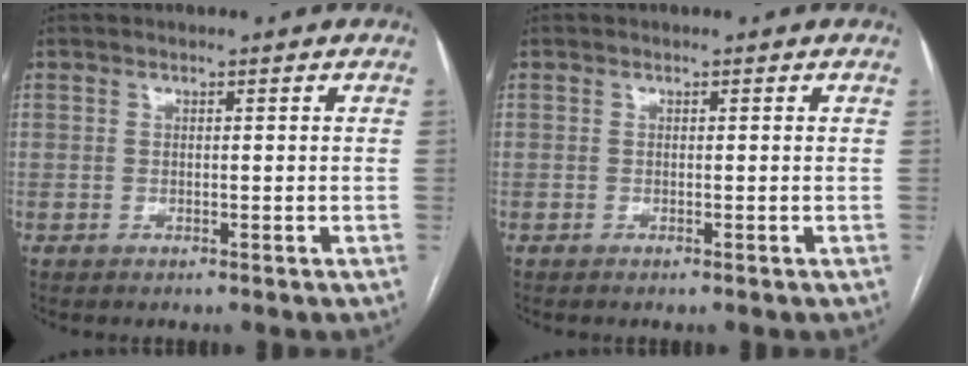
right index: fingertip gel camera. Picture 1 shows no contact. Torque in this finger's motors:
{"motor_torque": [0.02, -0.04, 0.03, 0.01]}